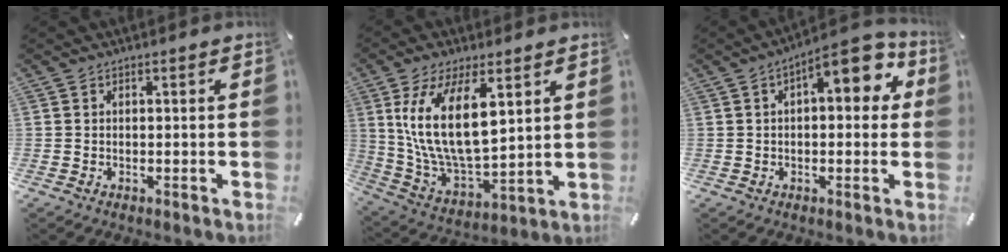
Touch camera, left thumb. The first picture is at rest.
{"total": 17.3, "force": [6.1, 8.2, 13.9], "torque": [-0.289, -0.025, 0.102]}
{"total": 10.1, "force": [3.6, 4.5, 8.3], "torque": [-0.106, -0.019, 0.053]}